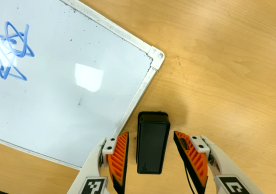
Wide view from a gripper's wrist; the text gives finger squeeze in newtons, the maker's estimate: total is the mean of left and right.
{"total": 0.0}